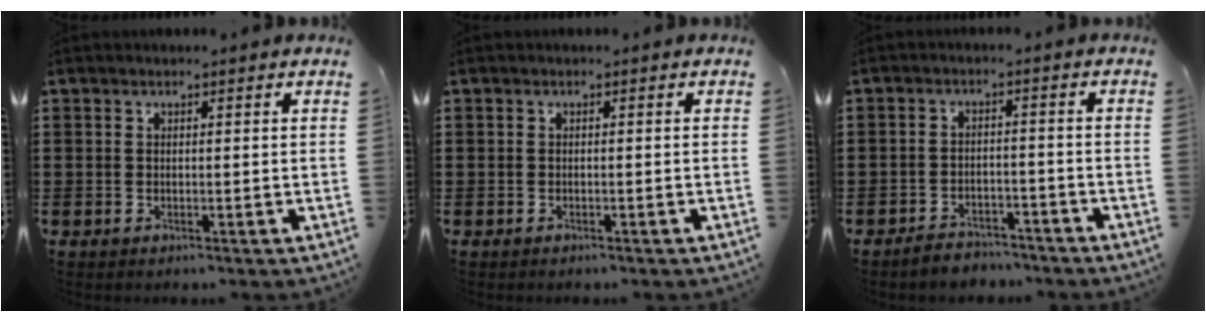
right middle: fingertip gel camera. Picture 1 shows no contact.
{"total": 0.6, "force": [-0.5, 0.2, 0.1], "torque": [-0.002, 0.000, -0.012]}
{"total": 3.3, "force": [-3.3, 0.6, -0.1], "torque": [-0.004, 0.005, -0.070]}